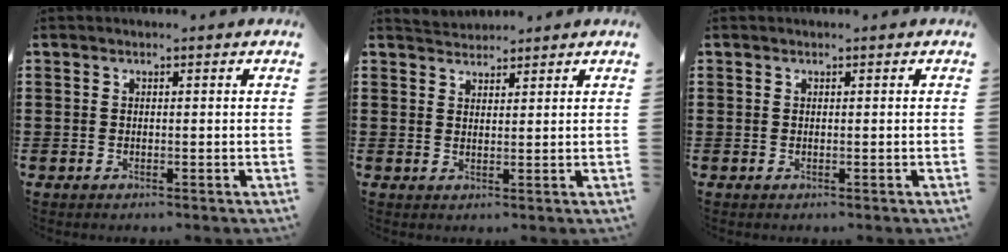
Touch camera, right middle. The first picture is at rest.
{"total": 2.4, "force": [2.3, 0.4, -0.4], "torque": [0.000, 0.000, 0.045]}
{"total": 0.0}